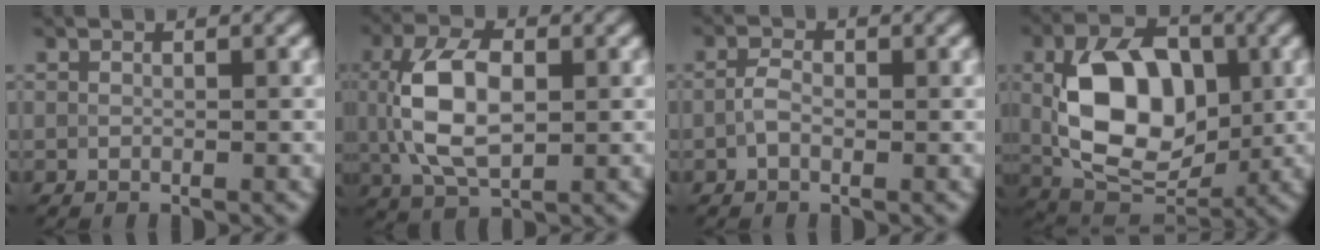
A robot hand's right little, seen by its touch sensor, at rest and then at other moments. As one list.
[{"total": 7.9, "force": [1.3, 4.4, 6.4], "torque": [-0.130, 0.004, 0.022]}, {"total": 1.1, "force": [-0.2, 0.7, 0.9], "torque": [-0.017, 0.004, -0.009]}, {"total": 10.4, "force": [1.6, 6.7, 7.7], "torque": [-0.144, -0.004, 0.036]}]